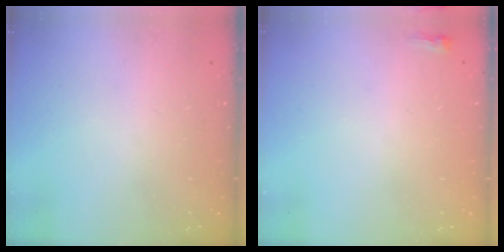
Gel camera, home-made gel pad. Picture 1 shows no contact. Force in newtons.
{"total": 2.2, "press": 2.2, "slide": 0.6}